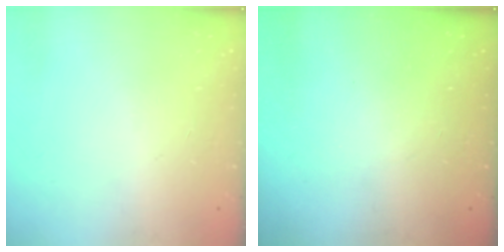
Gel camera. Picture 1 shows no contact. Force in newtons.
{"total": 0.0}